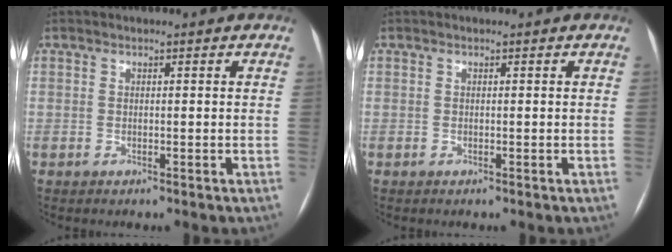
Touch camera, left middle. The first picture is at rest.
{"total": 0.0}